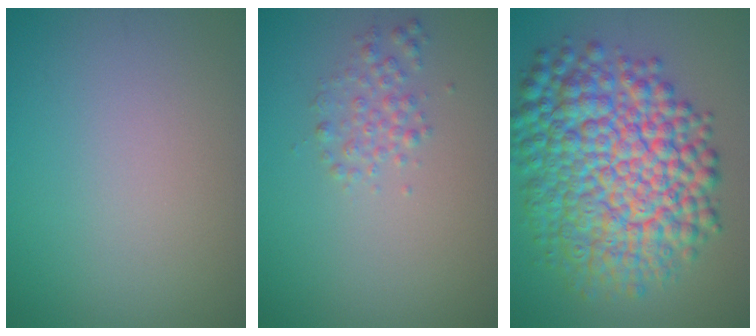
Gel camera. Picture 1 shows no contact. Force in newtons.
{"total": 1.7, "press": 1.7, "slide": 0.0}
{"total": 13.2, "press": 13.2, "slide": 0.2}